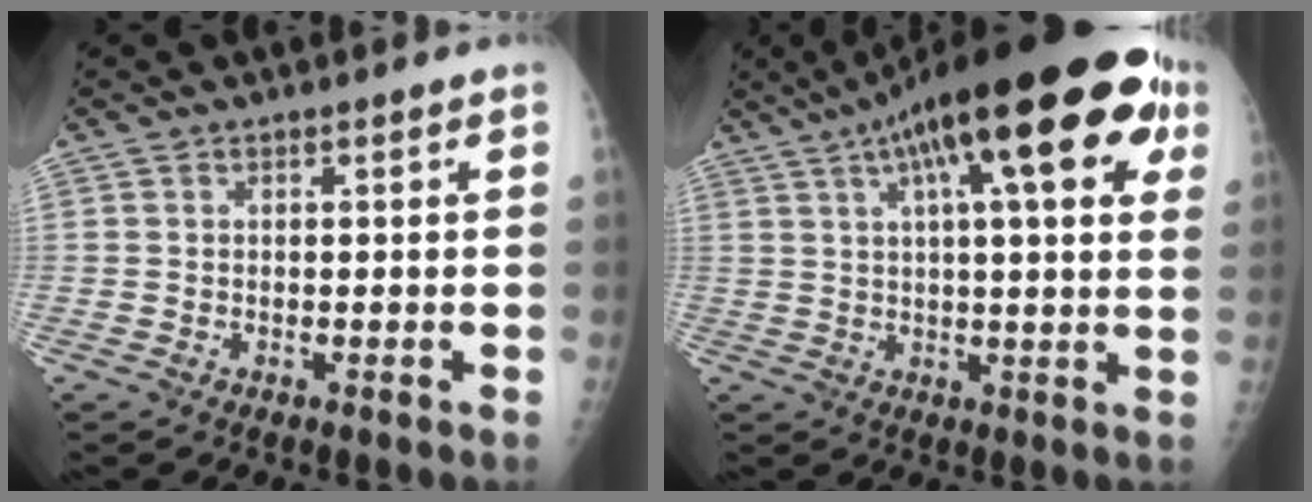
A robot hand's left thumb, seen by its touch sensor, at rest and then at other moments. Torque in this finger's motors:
{"motor_torque": [1.78, 0.15, 2.09, -0.68, 0.52]}